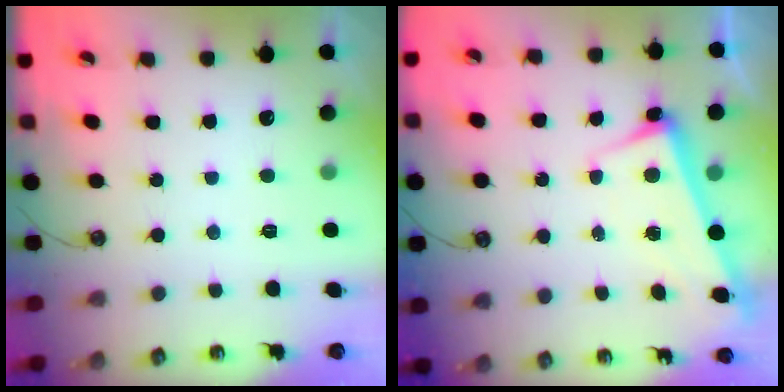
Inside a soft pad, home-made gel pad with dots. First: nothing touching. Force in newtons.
{"total": 2.6, "press": 2.5, "slide": 0.7}